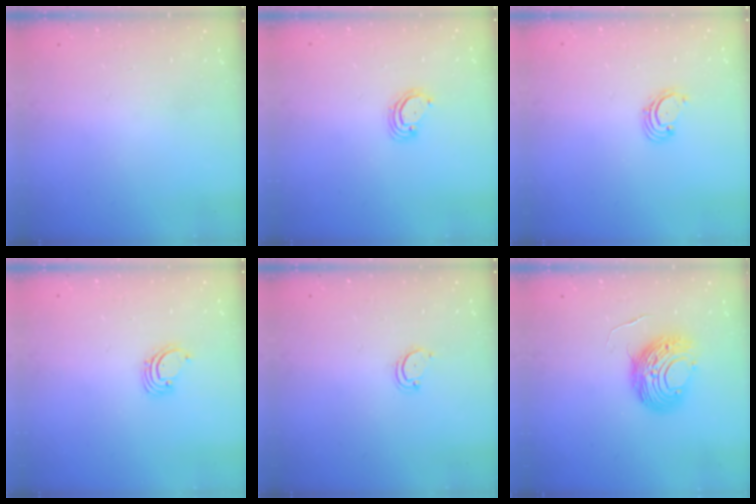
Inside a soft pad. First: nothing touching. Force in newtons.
{"total": 3.0, "press": 2.9, "slide": 0.3}
{"total": 1.6, "press": 1.6, "slide": 0.2}
{"total": 1.4, "press": 1.4, "slide": 0.1}
{"total": 3.5, "press": 3.5, "slide": 0.5}
{"total": 10.3, "press": 10.3, "slide": 0.7}